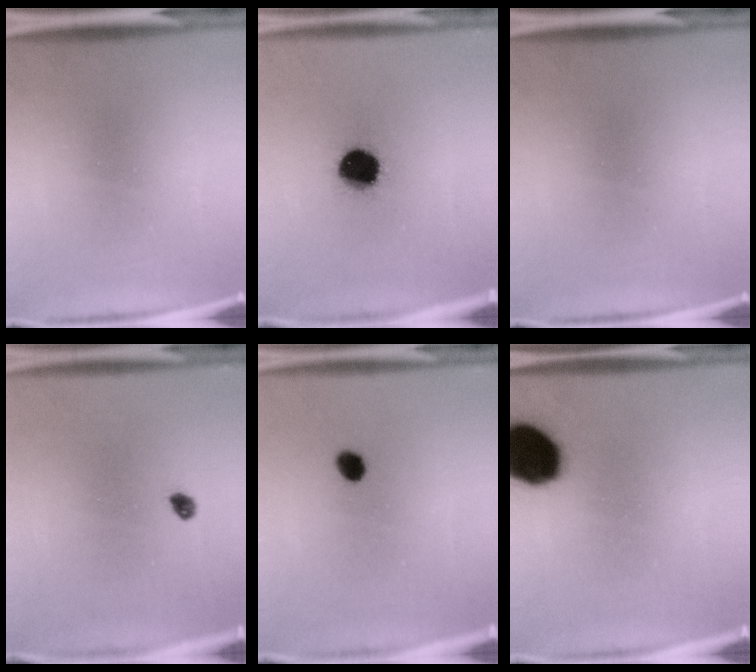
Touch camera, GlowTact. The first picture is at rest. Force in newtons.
{"total": 10.0}
{"total": 0.0}
{"total": 1.7}
{"total": 2.7}
{"total": 18.7}